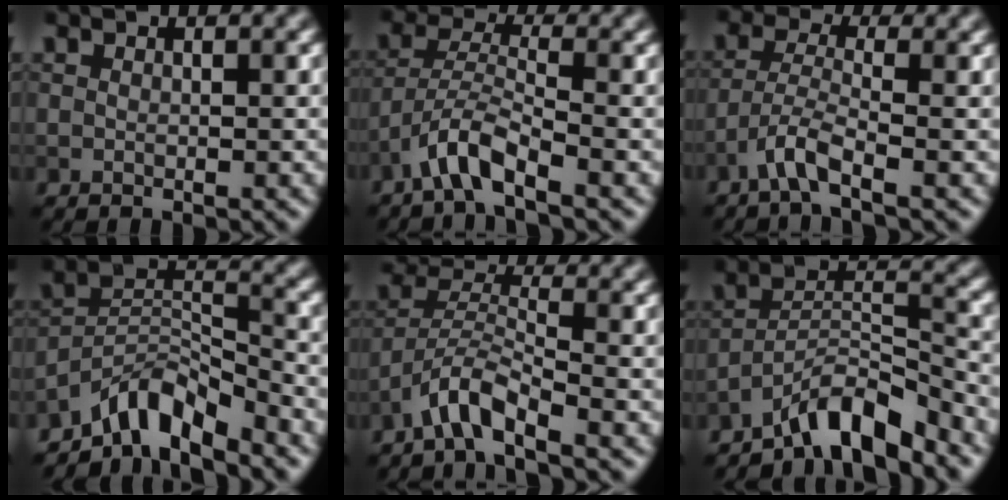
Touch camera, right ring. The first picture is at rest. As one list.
[{"total": 3.4, "force": [-2.5, 0.7, 2.3], "torque": [-0.045, 0.009, -0.056]}, {"total": 3.0, "force": [-1.8, 0.6, 2.3], "torque": [-0.051, 0.005, -0.047]}, {"total": 5.9, "force": [-5.0, 1.7, 2.6], "torque": [-0.031, 0.004, -0.101]}, {"total": 3.1, "force": [-2.4, 0.5, 1.9], "torque": [-0.037, 0.009, -0.054]}, {"total": 6.2, "force": [-5.2, 1.2, 3.1], "torque": [-0.044, 0.007, -0.097]}]